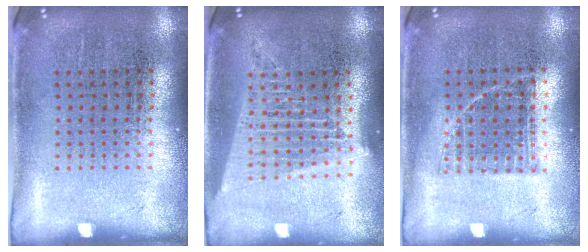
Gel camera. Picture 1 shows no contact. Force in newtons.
{"total": 1.8, "press": 1.6, "slide": 0.8}
{"total": 0.8, "press": 0.7, "slide": 0.5}